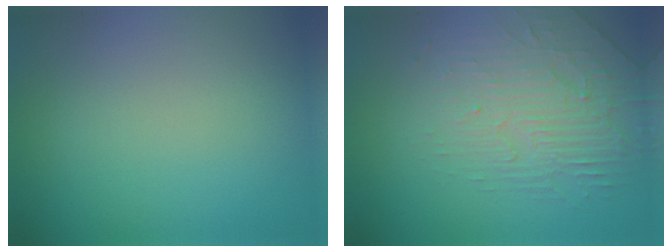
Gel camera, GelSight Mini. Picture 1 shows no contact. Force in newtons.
{"total": 2.8, "press": 2.3, "slide": 1.6}